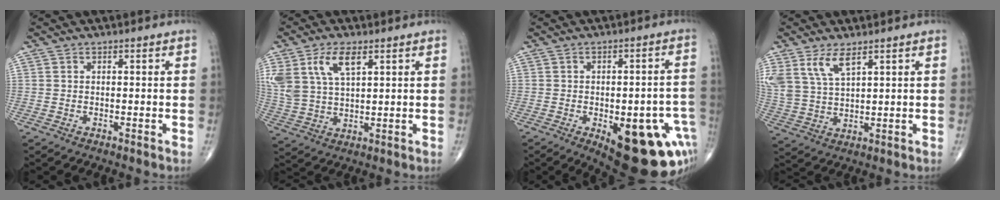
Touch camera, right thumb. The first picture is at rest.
{"total": 10.0, "force": [4.8, 4.8, 7.4], "torque": [-0.158, -0.008, 0.102]}
{"total": 21.9, "force": [-8.2, 9.2, 18.1], "torque": [-0.158, 0.017, -0.084]}
{"total": 7.2, "force": [4.4, 2.8, 4.9], "torque": [-0.104, -0.017, 0.099]}